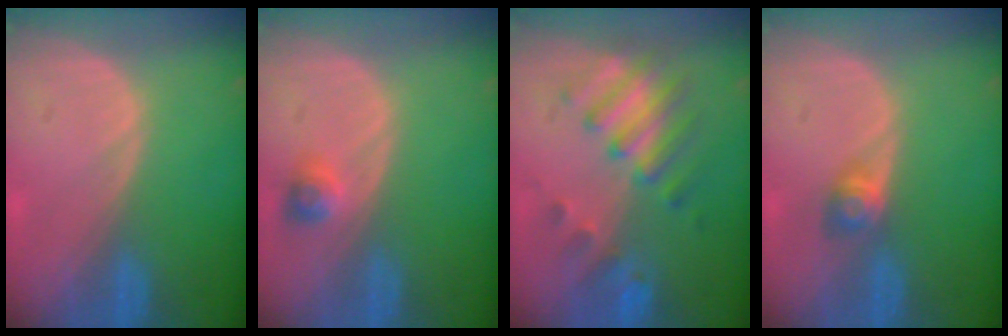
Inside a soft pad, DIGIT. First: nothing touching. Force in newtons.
{"total": 2.3, "press": 2.2, "slide": 0.7}
{"total": 7.2, "press": 7.0, "slide": 1.4}
{"total": 2.8, "press": 2.6, "slide": 1.2}